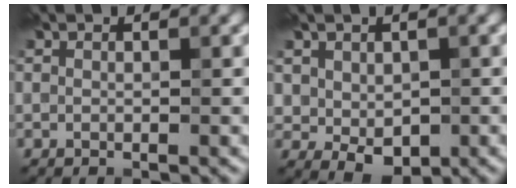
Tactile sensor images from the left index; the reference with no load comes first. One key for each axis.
{"total": 3.2, "fx": 0.1, "fy": 2.3, "fz": 2.1, "tx": -0.036, "ty": -0.012, "tz": 0.010}